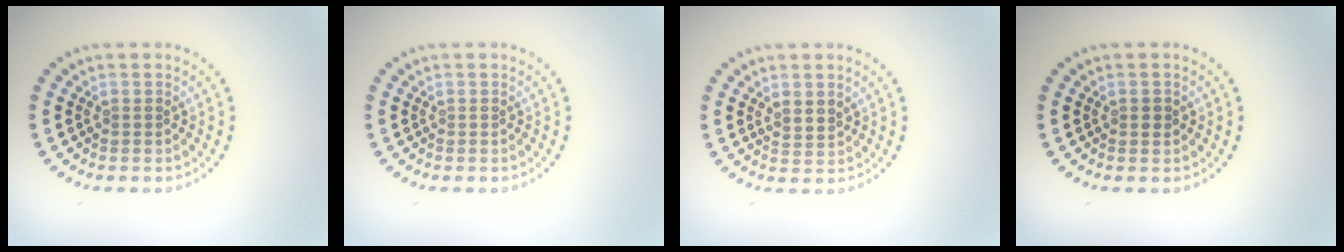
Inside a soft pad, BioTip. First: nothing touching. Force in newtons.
{"total": 0.0}
{"total": 1.5, "press": 1.2, "slide": 1.0}
{"total": 0.8, "press": 0.8, "slide": 0.1}